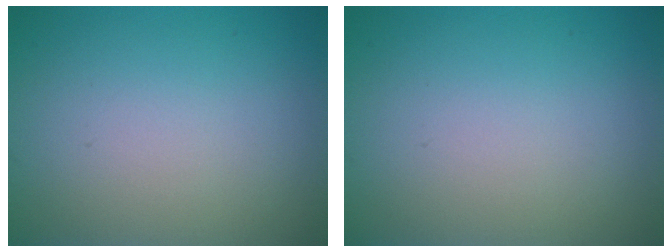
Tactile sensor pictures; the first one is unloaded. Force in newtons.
{"total": 0.0}